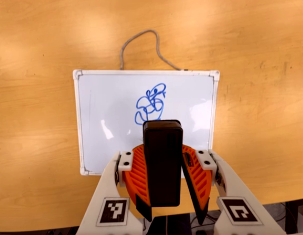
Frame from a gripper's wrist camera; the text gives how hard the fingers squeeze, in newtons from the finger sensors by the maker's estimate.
{"total": 8.0, "left": 8.1, "right": 7.9}